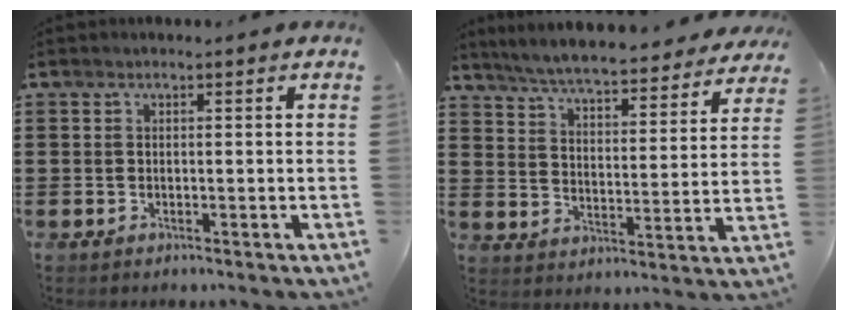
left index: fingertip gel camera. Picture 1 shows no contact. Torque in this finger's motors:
{"motor_torque": [2.14, 0.00, 0.54, 0.21]}